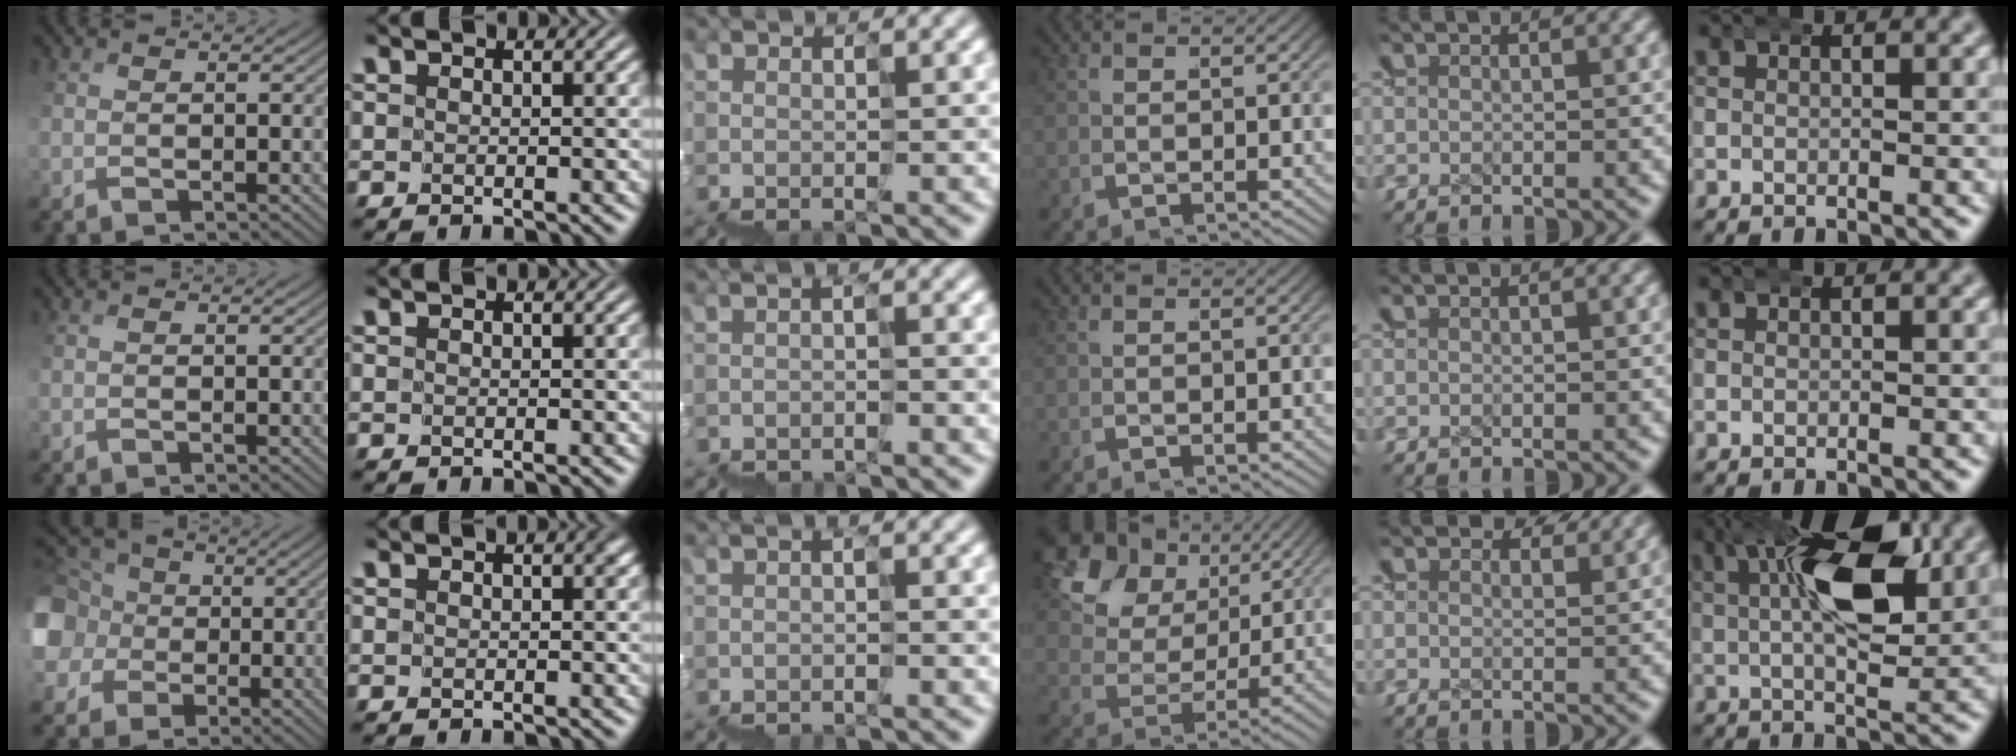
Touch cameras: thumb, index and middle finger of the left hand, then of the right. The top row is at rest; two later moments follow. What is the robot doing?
{"motion": "wrap", "object": "ethernet cable"}